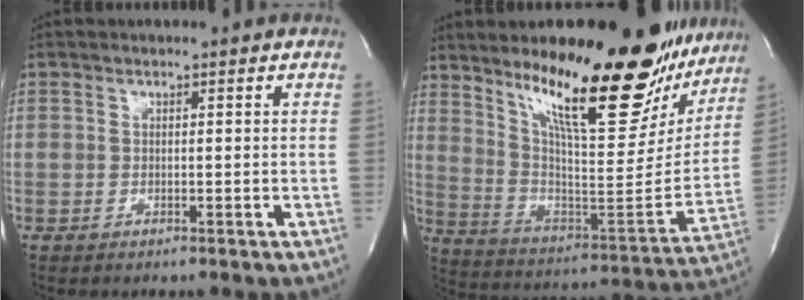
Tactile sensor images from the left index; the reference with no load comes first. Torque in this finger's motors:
{"motor_torque": [1.88, -0.25, 1.05, 0.21]}